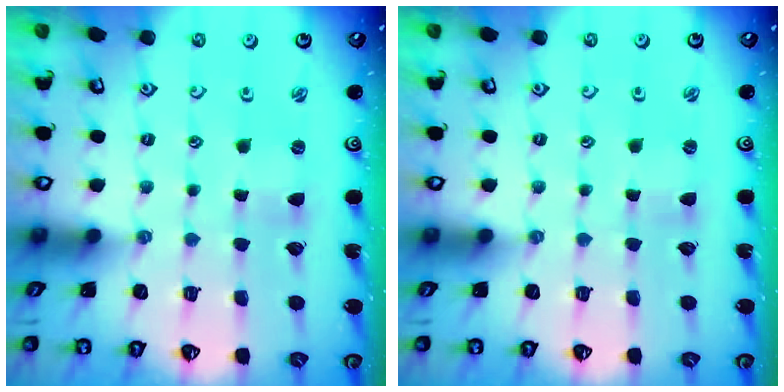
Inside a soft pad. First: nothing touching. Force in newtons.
{"total": 1.1, "press": 1.1, "slide": 0.2}